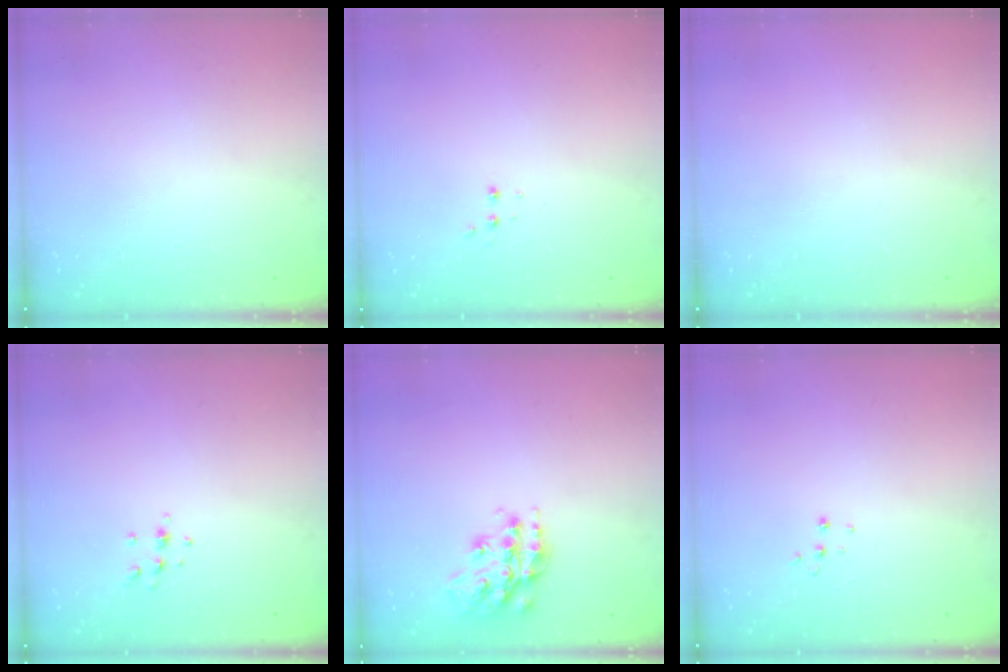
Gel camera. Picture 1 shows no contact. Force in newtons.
{"total": 2.9, "press": 2.7, "slide": 1.0}
{"total": 0.0}
{"total": 5.5, "press": 5.3, "slide": 1.5}
{"total": 16.3, "press": 16.3, "slide": 0.8}
{"total": 4.9, "press": 4.9, "slide": 0.7}